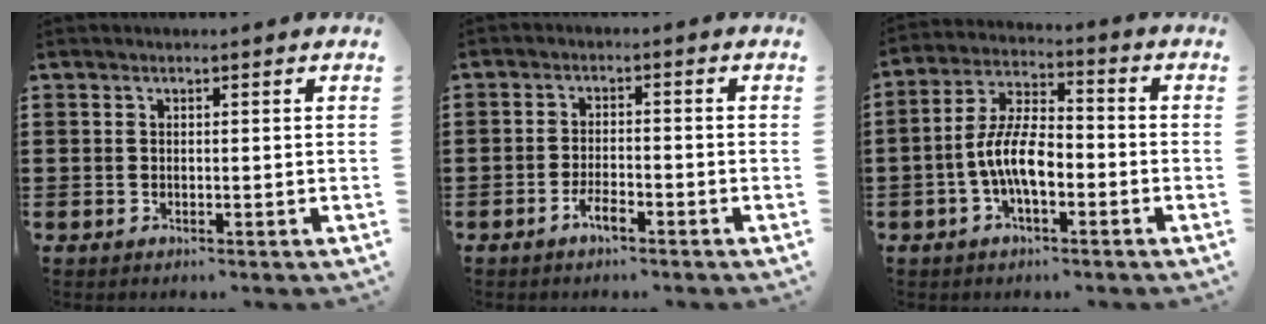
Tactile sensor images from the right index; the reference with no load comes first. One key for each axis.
{"total": 2.9, "fx": -2.0, "fy": 0.7, "fz": 2.0, "tx": -0.042, "ty": 0.002, "tz": -0.039}
{"total": 8.3, "fx": -2.4, "fy": 3.4, "fz": 7.2, "tx": -0.163, "ty": -0.004, "tz": -0.051}